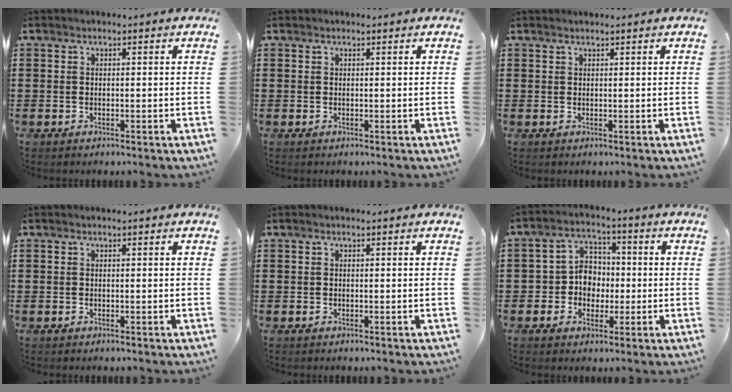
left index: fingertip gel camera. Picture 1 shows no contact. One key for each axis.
{"total": 0.0}
{"total": 0.6, "fx": 0.5, "fy": 0.0, "fz": 0.2, "tx": -0.006, "ty": 0.000, "tz": 0.011}
{"total": 0.0}
{"total": 0.0}
{"total": 5.6, "fx": -0.9, "fy": 5.2, "fz": 2.1, "tx": -0.057, "ty": 0.017, "tz": -0.020}